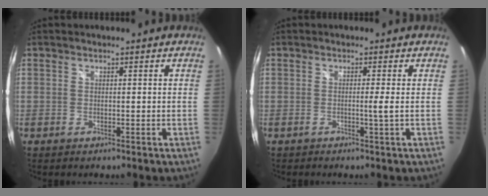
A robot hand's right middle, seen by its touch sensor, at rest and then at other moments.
{"total": 1.2, "force": [-0.2, -0.6, 1.0], "torque": [-0.008, -0.008, -0.006]}